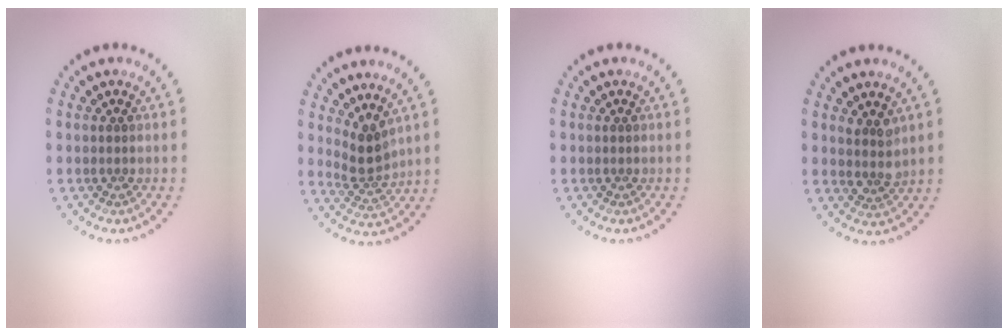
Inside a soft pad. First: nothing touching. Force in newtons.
{"total": 2.4, "press": 1.7, "slide": 1.7}
{"total": 0.0}
{"total": 2.0, "press": 1.6, "slide": 1.2}